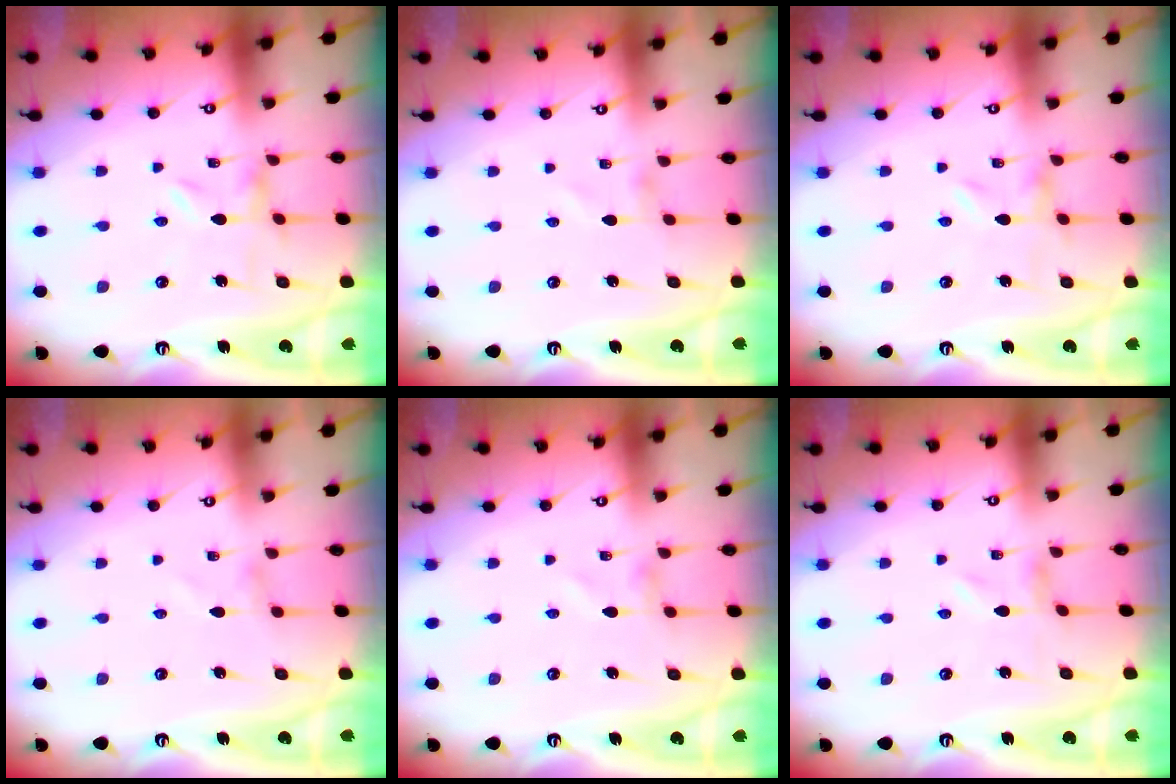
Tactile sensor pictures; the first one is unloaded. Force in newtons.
{"total": 0.9, "press": 0.9, "slide": 0.0}
{"total": 0.0}
{"total": 1.3, "press": 1.3, "slide": 0.1}
{"total": 0.9, "press": 0.9, "slide": 0.1}
{"total": 0.8, "press": 0.8, "slide": 0.2}